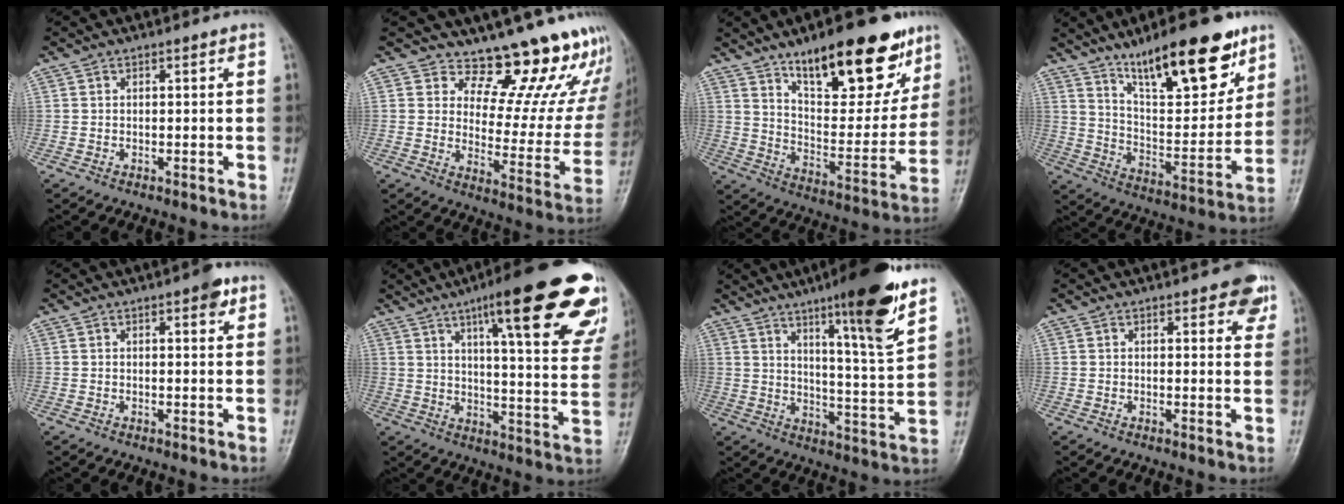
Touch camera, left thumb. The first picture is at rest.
{"total": 18.2, "force": [16.8, 5.9, 4.2], "torque": [0.008, -0.163, 0.196]}
{"total": 23.5, "force": [14.6, 8.7, 16.2], "torque": [-0.188, -0.058, 0.231]}
{"total": 20.3, "force": [13.3, 6.4, 13.9], "torque": [-0.175, -0.069, 0.224]}
{"total": 2.8, "force": [1.5, 1.0, 2.1], "torque": [-0.022, -0.004, 0.016]}
{"total": 27.5, "force": [15.9, 5.7, 21.8], "torque": [-0.257, -0.038, 0.209]}
{"total": 15.8, "force": [9.9, 1.6, 12.2], "torque": [-0.170, -0.064, 0.153]}
{"total": 4.9, "force": [2.9, 2.1, 3.4], "torque": [-0.014, -0.010, 0.028]}